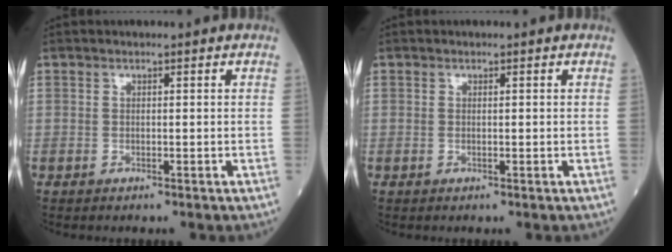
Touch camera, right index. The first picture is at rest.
{"total": 0.0}